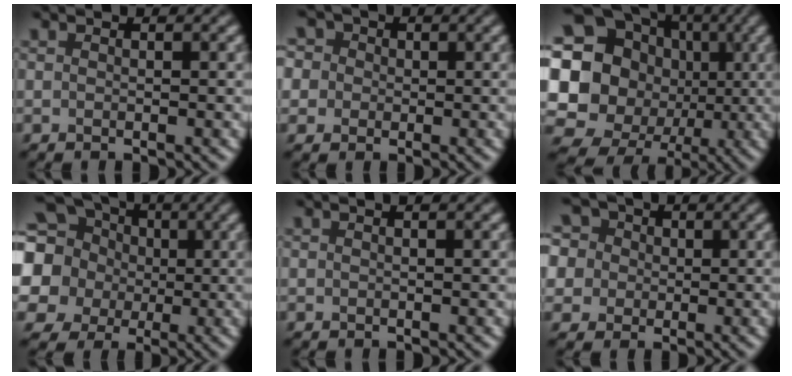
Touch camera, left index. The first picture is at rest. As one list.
[{"total": 7.8, "force": [3.1, 6.2, 3.7], "torque": [-0.056, 0.037, 0.010]}, {"total": 21.6, "force": [0.0, 19.6, 9.0], "torque": [-0.191, 0.014, -0.033]}, {"total": 17.7, "force": [2.9, 16.0, 6.9], "torque": [-0.192, 0.010, 0.001]}, {"total": 1.4, "force": [0.7, 0.4, 1.1], "torque": [-0.013, -0.001, 0.002]}, {"total": 10.7, "force": [4.3, 8.2, 5.5], "torque": [-0.103, 0.042, 0.037]}]